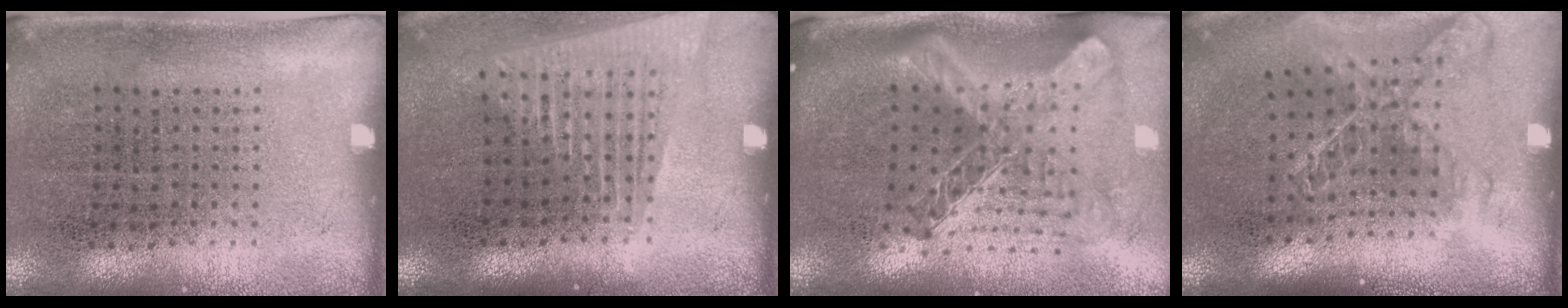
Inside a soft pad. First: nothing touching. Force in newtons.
{"total": 1.6, "press": 1.4, "slide": 0.7}
{"total": 2.8, "press": 2.0, "slide": 1.9}
{"total": 2.0, "press": 1.5, "slide": 1.3}